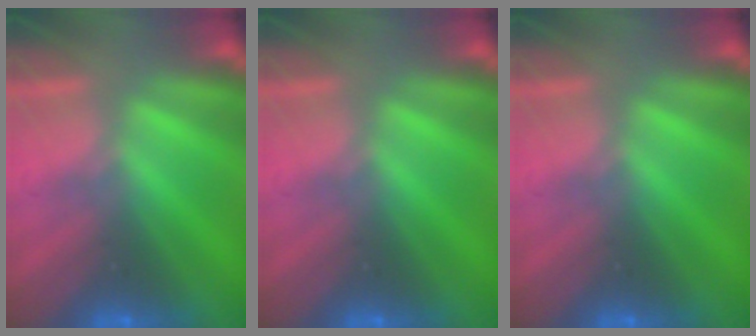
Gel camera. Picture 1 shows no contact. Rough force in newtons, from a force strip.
{"total": 0.0}
{"total": 0.0}